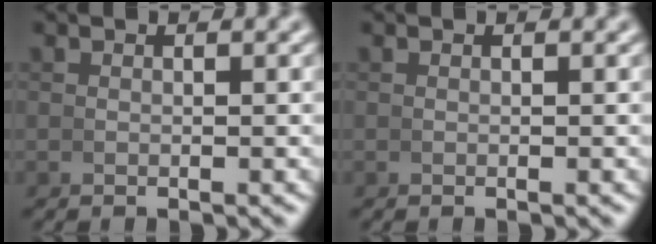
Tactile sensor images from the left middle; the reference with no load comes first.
{"total": 0.0}